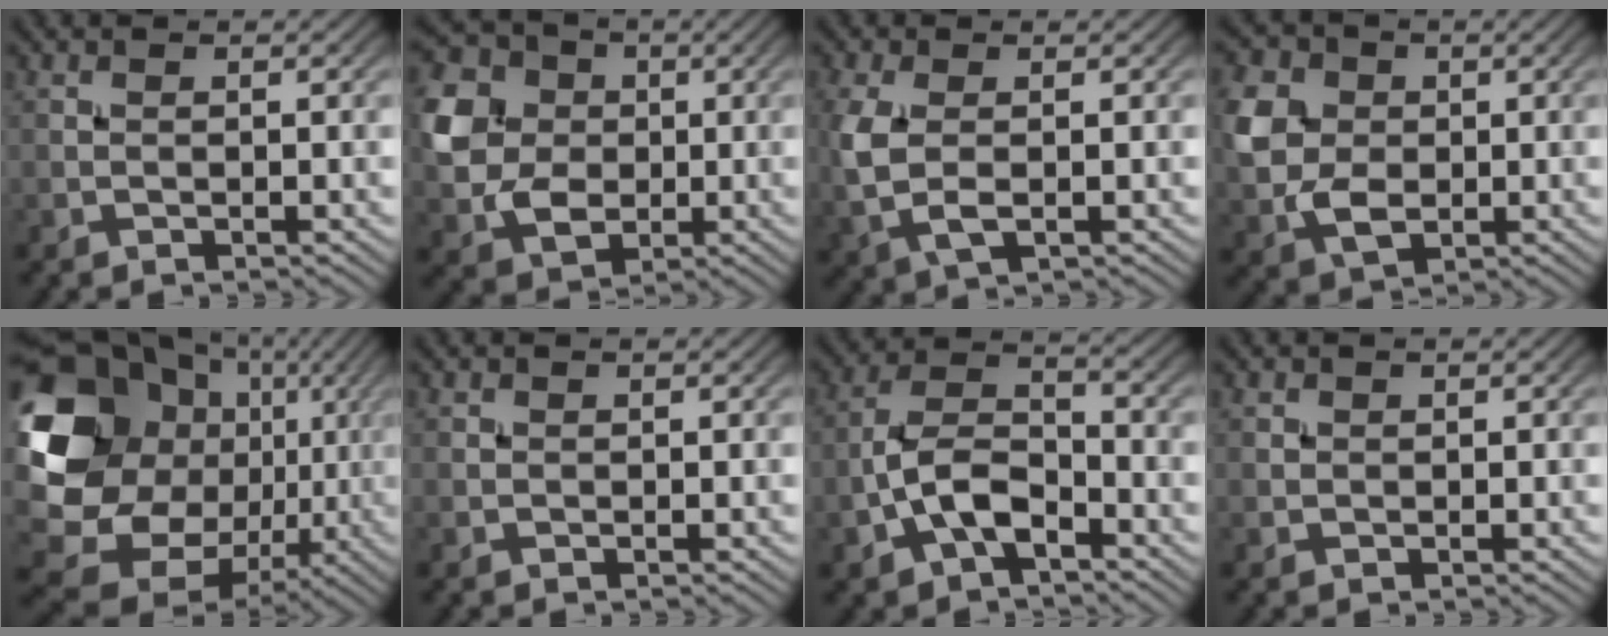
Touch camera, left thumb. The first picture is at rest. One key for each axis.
{"total": 9.8, "fx": 0.9, "fy": 8.3, "fz": 5.2, "tx": -0.152, "ty": 0.003, "tz": 0.009}
{"total": 5.2, "fx": -0.2, "fy": 3.0, "fz": 4.3, "tx": -0.124, "ty": -0.006, "tz": -0.004}
{"total": 8.0, "fx": 0.5, "fy": 6.4, "fz": 4.7, "tx": -0.134, "ty": 0.000, "tz": 0.004}
{"total": 18.6, "fx": 0.9, "fy": 15.4, "fz": 10.4, "tx": -0.239, "ty": -0.017, "tz": 0.033}
{"total": 0.6, "fx": 0.2, "fy": 0.6, "fz": 0.1, "tx": 0.000, "ty": -0.003, "tz": 0.004}
{"total": 7.8, "fx": -3.2, "fy": 4.1, "fz": 5.8, "tx": -0.118, "ty": 0.010, "tz": -0.074}
{"total": 0.9, "fx": 0.4, "fy": 0.8, "fz": 0.2, "tx": -0.003, "ty": -0.002, "tz": 0.006}